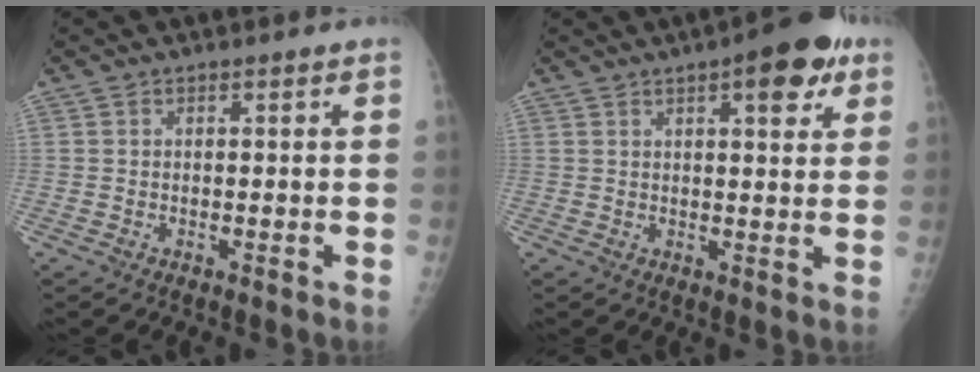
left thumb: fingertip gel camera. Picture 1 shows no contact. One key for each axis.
{"total": 9.3, "fx": 4.6, "fy": 3.2, "fz": 7.5, "tx": -0.073, "ty": -0.010, "tz": 0.052}